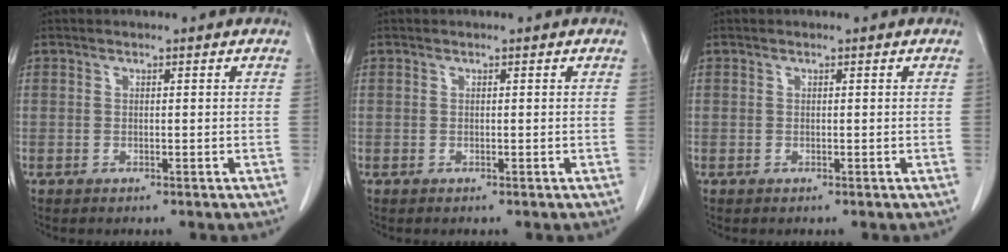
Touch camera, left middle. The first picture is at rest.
{"total": 0.0}
{"total": 0.0}